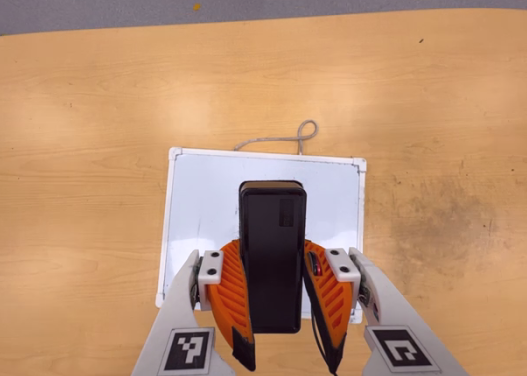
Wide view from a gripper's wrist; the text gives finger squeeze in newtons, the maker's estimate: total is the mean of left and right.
{"total": 7.8, "left": 6.5, "right": 9.1}